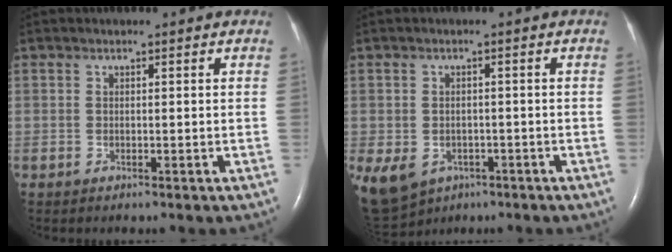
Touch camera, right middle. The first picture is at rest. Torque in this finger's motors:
{"motor_torque": [1.72, -0.42, 1.05, 0.21]}